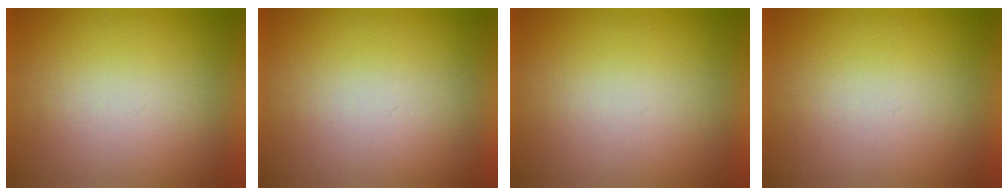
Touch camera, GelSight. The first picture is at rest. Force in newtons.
{"total": 1.1}
{"total": 0.0}
{"total": 0.0}